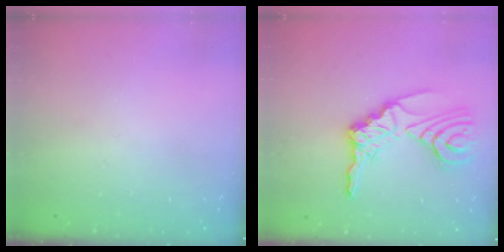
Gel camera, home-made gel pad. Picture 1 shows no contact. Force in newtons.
{"total": 15.1, "press": 15.0, "slide": 2.0}